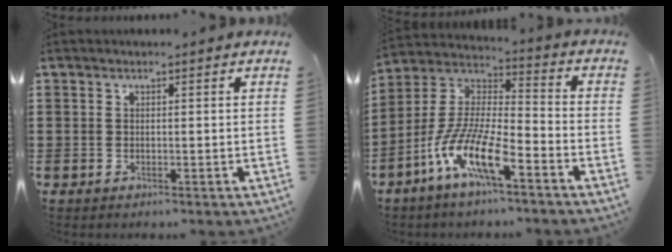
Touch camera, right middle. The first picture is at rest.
{"total": 11.1, "force": [-7.2, 2.5, 8.1], "torque": [-0.200, -0.021, -0.151]}